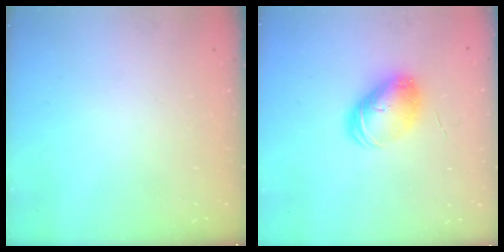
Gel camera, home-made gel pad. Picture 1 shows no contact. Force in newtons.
{"total": 9.1, "press": 9.1, "slide": 0.1}